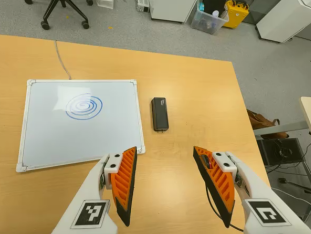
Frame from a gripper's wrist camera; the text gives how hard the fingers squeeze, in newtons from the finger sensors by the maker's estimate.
{"total": 0.0}